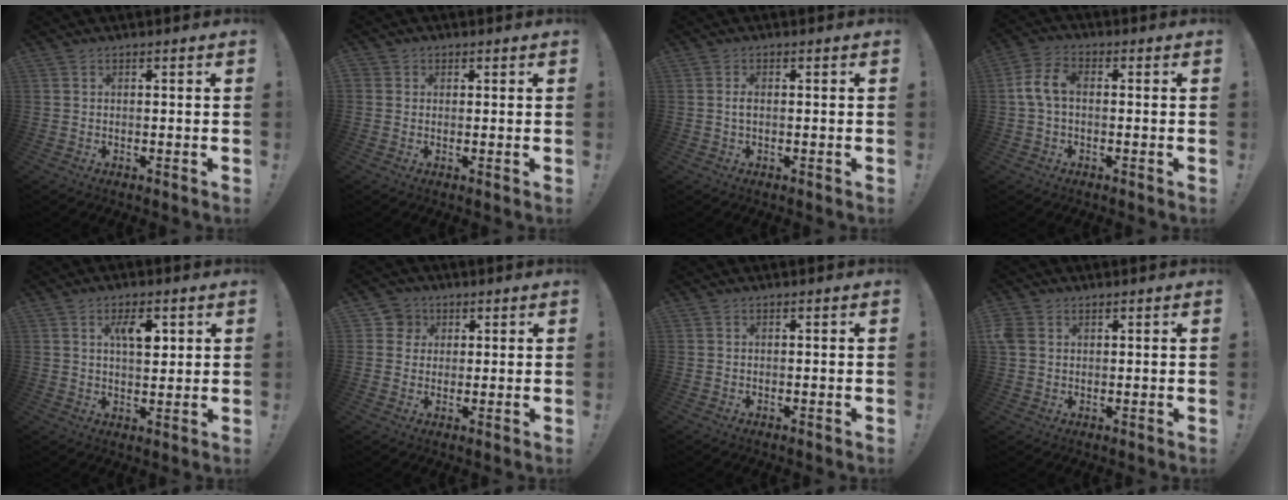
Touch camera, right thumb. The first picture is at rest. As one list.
[{"total": 1.7, "force": [0.3, 1.6, 0.5], "torque": [-0.017, 0.005, 0.007]}, {"total": 1.6, "force": [-0.1, 0.5, 1.6], "torque": [-0.030, 0.004, -0.003]}, {"total": 7.1, "force": [-0.1, 4.2, 5.6], "torque": [-0.121, 0.011, 0.001]}, {"total": 7.5, "force": [2.8, 3.4, 6.1], "torque": [-0.089, -0.008, 0.043]}, {"total": 5.3, "force": [1.9, 4.8, 0.8], "torque": [-0.015, -0.007, 0.037]}, {"total": 0.0}, {"total": 4.5, "force": [1.8, 3.4, 2.3], "torque": [-0.049, -0.001, 0.037]}]